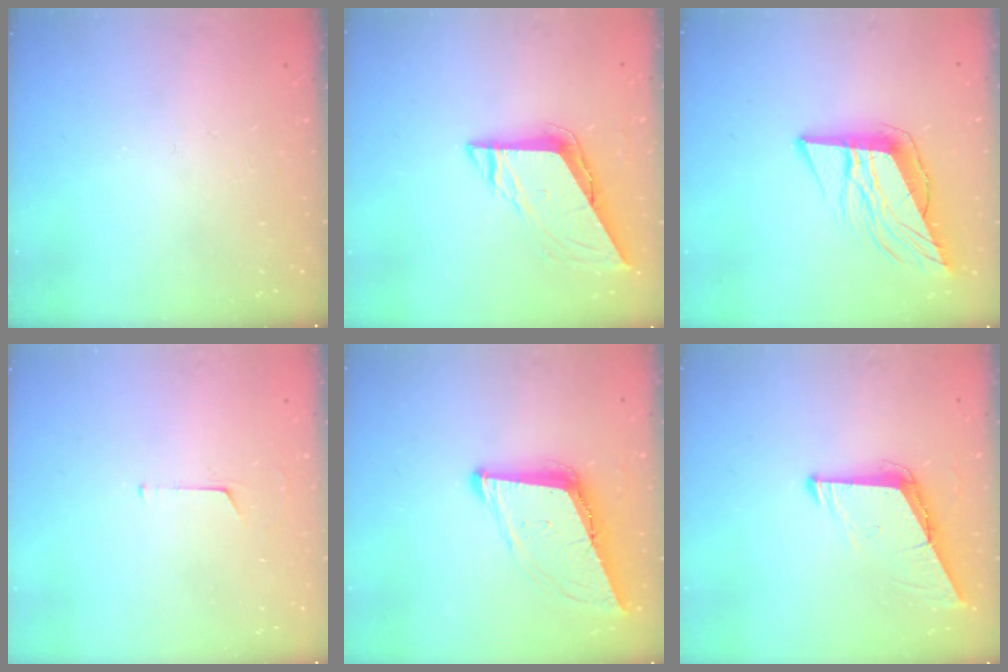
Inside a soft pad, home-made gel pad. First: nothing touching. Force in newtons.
{"total": 7.8, "press": 7.8, "slide": 0.4}
{"total": 12.0, "press": 11.6, "slide": 3.3}
{"total": 3.8, "press": 3.8, "slide": 0.3}
{"total": 10.3, "press": 9.6, "slide": 3.6}
{"total": 8.6, "press": 8.5, "slide": 0.8}